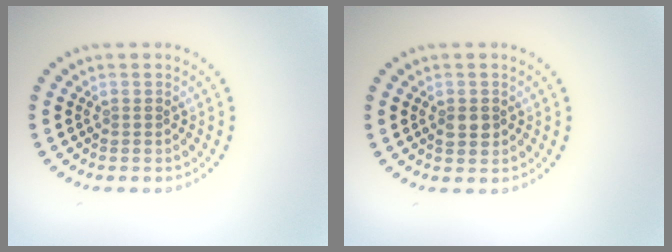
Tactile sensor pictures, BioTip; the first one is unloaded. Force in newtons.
{"total": 1.7, "press": 1.7, "slide": 0.2}